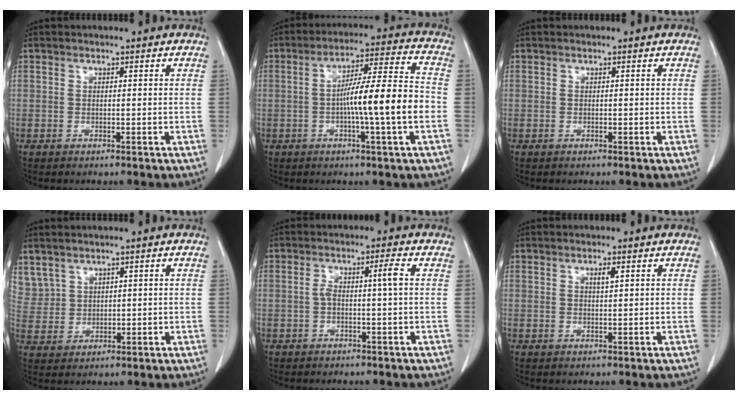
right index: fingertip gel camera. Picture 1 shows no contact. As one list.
[{"total": 12.6, "force": [-2.3, -0.2, 12.4], "torque": [-0.205, 0.011, -0.043]}, {"total": 0.0}, {"total": 6.9, "force": [4.4, 5.0, 1.7], "torque": [-0.056, 0.015, 0.109]}, {"total": 3.1, "force": [0.0, -0.3, 3.1], "torque": [-0.060, 0.012, 0.004]}, {"total": 1.2, "force": [0.6, 0.1, 1.0], "torque": [-0.019, -0.001, 0.009]}]